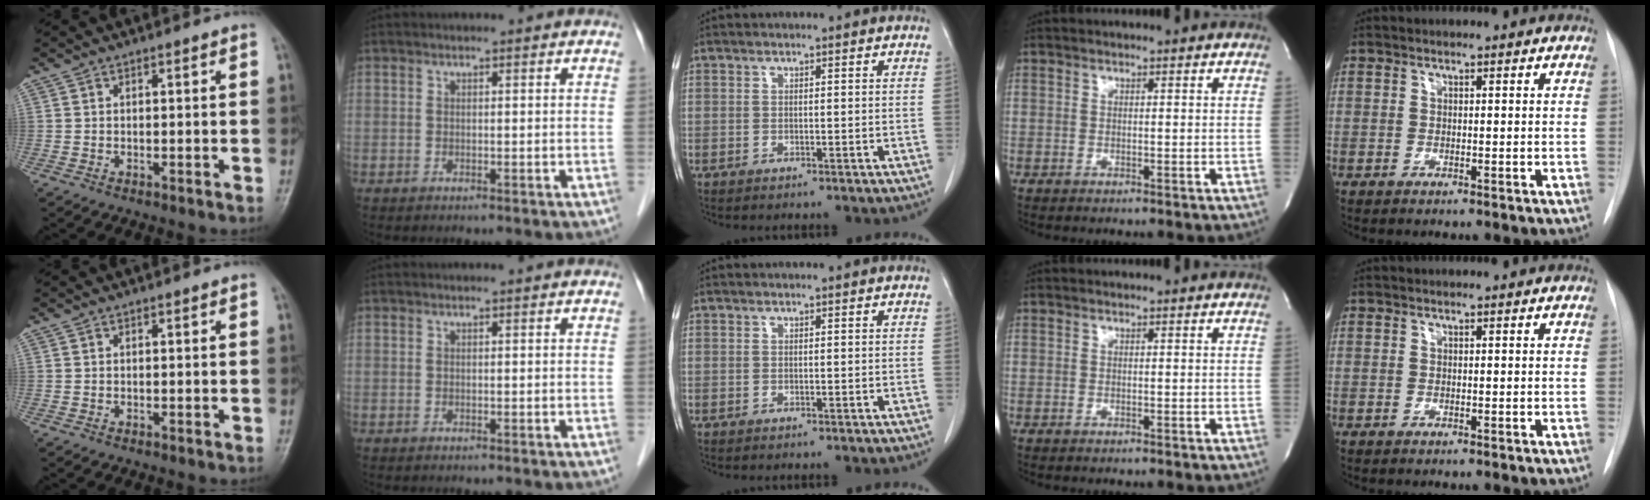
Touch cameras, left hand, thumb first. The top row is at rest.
{}